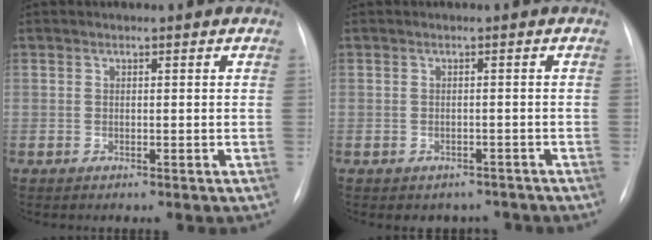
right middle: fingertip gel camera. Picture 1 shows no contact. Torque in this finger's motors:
{"motor_torque": [0.47, -0.43, 0.09, 0.03]}